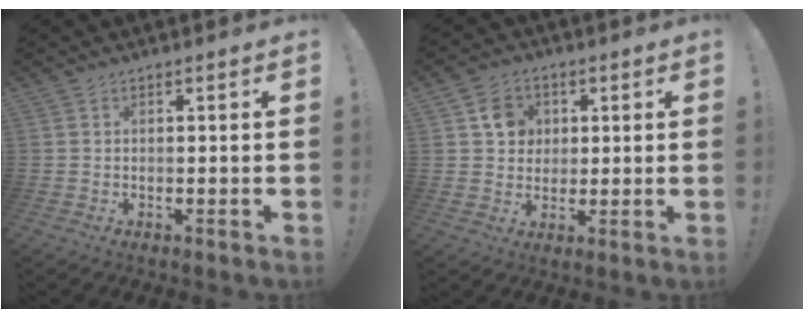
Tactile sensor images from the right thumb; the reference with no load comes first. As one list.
[{"total": 8.5, "force": [2.9, 7.5, 2.6], "torque": [-0.023, -0.008, 0.058]}]